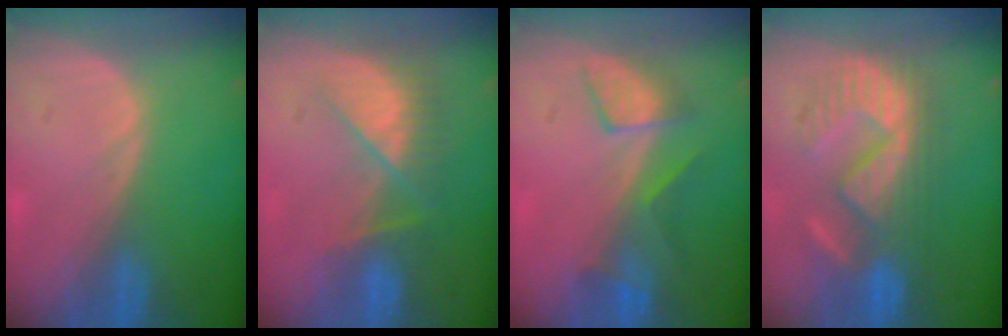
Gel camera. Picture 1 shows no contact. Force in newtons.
{"total": 8.0, "press": 7.1, "slide": 3.6}
{"total": 5.2, "press": 5.0, "slide": 1.2}
{"total": 9.7, "press": 9.7, "slide": 0.3}